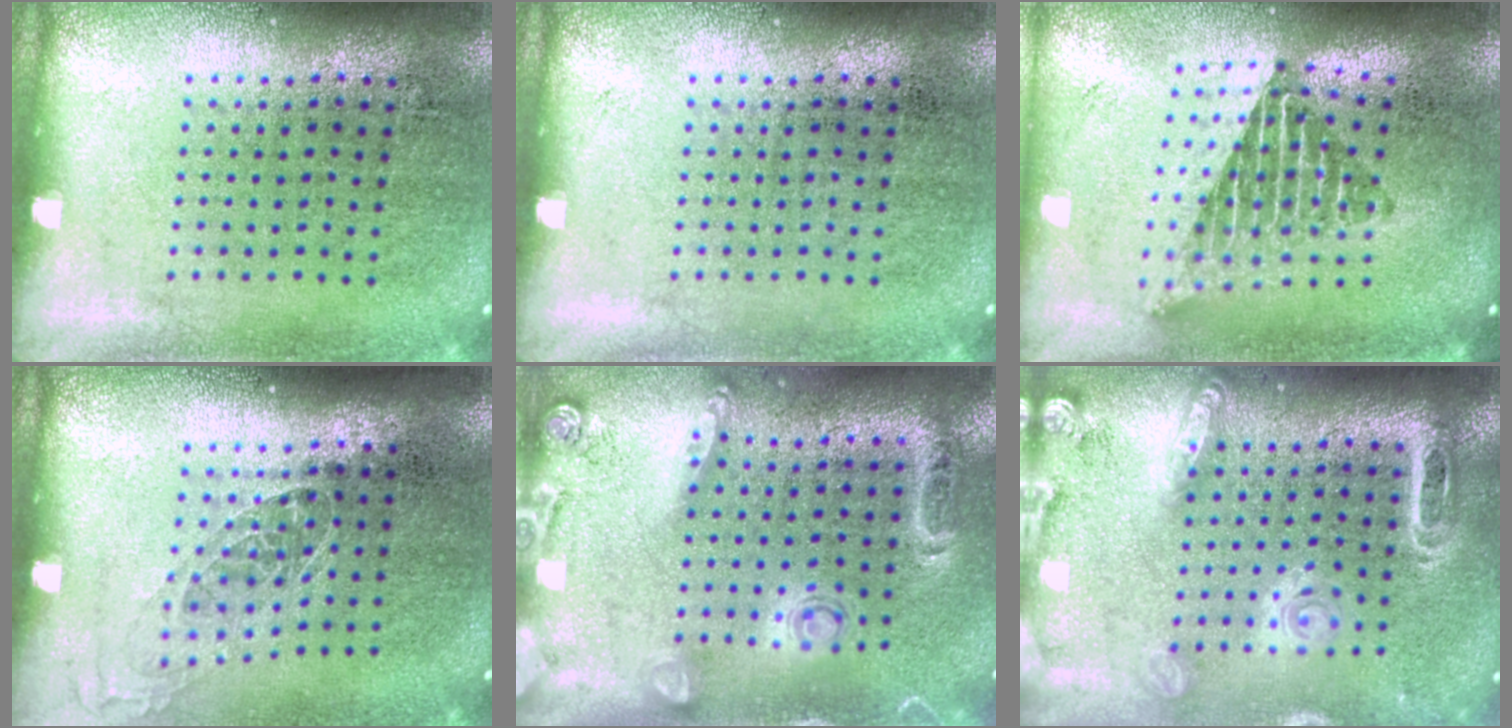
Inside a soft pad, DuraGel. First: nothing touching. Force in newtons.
{"total": 0.0}
{"total": 2.1, "press": 1.5, "slide": 1.4}
{"total": 1.0, "press": 0.9, "slide": 0.5}
{"total": 1.5, "press": 1.3, "slide": 0.8}
{"total": 2.1, "press": 1.8, "slide": 1.0}